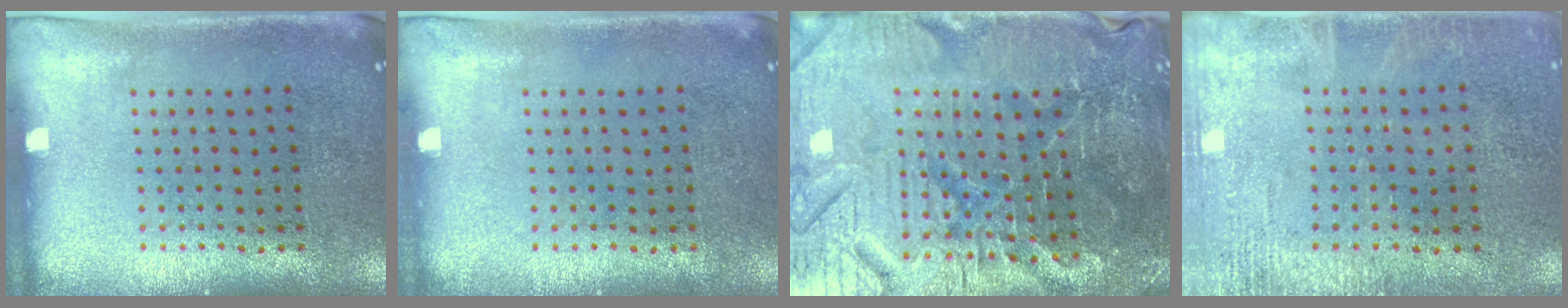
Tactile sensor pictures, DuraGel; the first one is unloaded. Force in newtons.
{"total": 0.0}
{"total": 5.4, "press": 5.2, "slide": 1.6}
{"total": 2.4, "press": 2.4, "slide": 0.3}